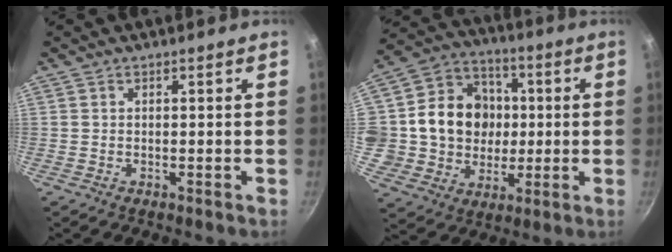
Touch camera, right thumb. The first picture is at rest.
{"total": 17.1, "force": [1.0, 15.3, 7.5], "torque": [-0.099, 0.023, 0.015]}